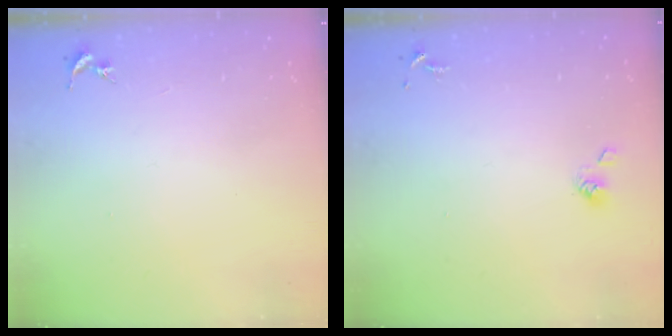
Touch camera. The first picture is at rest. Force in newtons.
{"total": 4.6, "press": 4.1, "slide": 2.2}